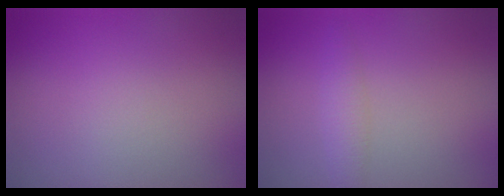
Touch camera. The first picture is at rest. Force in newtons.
{"total": 1.6, "press": 1.6, "slide": 0.1}